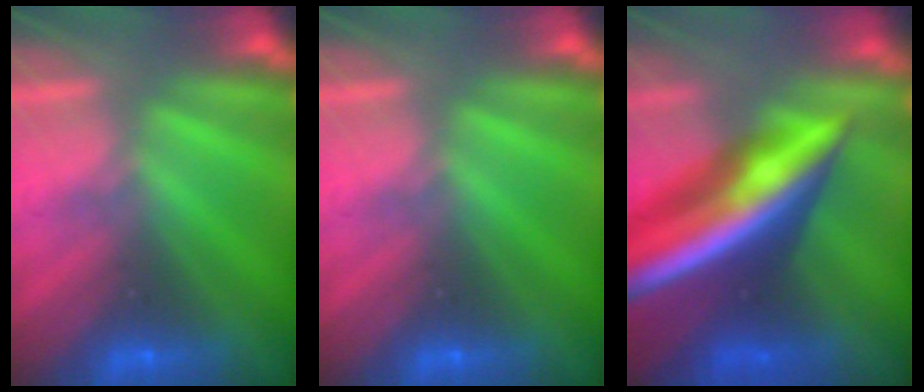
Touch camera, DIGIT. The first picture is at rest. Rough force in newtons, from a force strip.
{"total": 0.0}
{"total": 11.8}